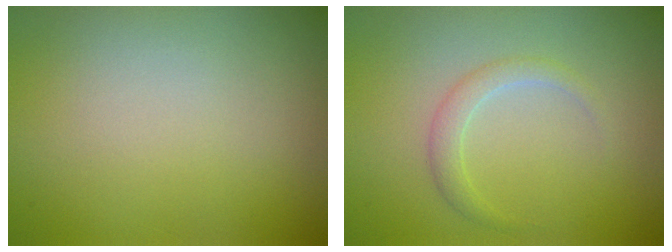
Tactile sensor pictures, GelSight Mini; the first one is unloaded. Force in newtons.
{"total": 1.6, "press": 1.6, "slide": 0.1}